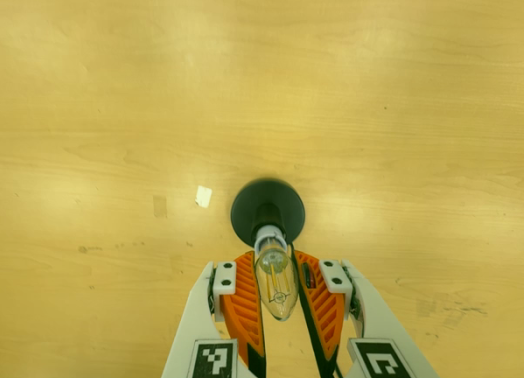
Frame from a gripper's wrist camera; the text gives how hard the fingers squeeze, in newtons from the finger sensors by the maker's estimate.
{"total": 9.5, "left": 9.1, "right": 10.0}